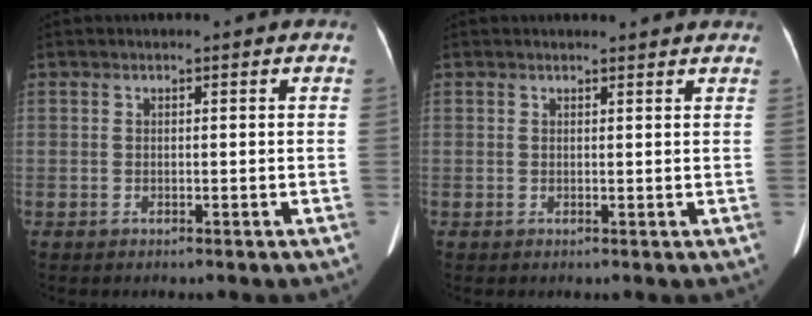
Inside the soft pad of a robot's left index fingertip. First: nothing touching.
{"total": 2.8, "force": [2.8, 0.3, 0.6], "torque": [-0.013, 0.004, 0.027]}